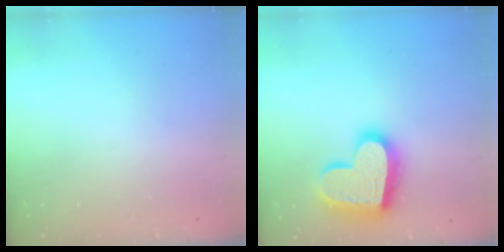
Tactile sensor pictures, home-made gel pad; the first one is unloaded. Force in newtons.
{"total": 18.2, "press": 18.1, "slide": 1.4}